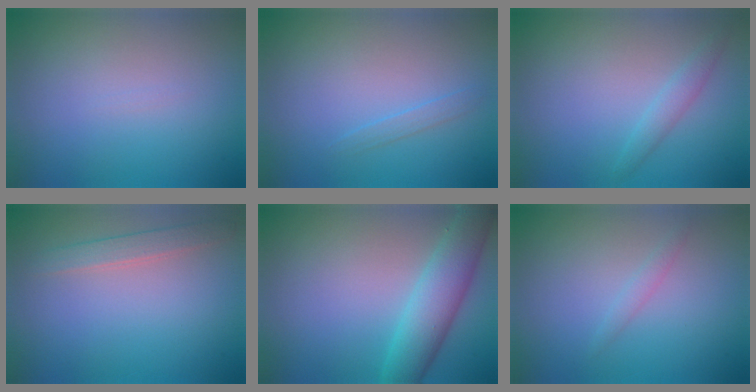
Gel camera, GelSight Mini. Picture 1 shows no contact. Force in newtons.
{"total": 0.8, "press": 0.8, "slide": 0.1}
{"total": 1.4, "press": 1.4, "slide": 0.0}
{"total": 1.7, "press": 1.7, "slide": 0.1}
{"total": 5.1, "press": 5.1, "slide": 0.2}
{"total": 0.9, "press": 0.8, "slide": 0.0}